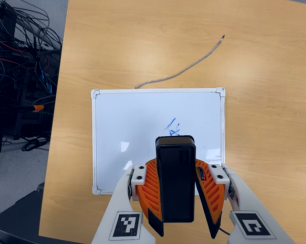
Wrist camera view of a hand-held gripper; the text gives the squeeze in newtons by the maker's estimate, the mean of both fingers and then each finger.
{"total": 9.7, "left": 9.8, "right": 9.6}